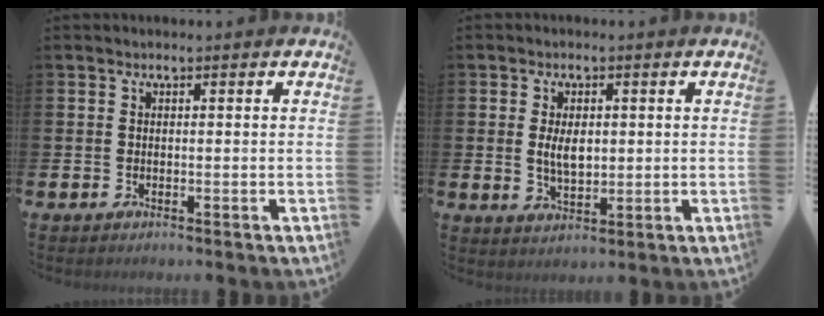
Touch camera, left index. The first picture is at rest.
{"total": 3.9, "force": [0.6, 2.2, 3.2], "torque": [-0.044, -0.001, 0.004]}